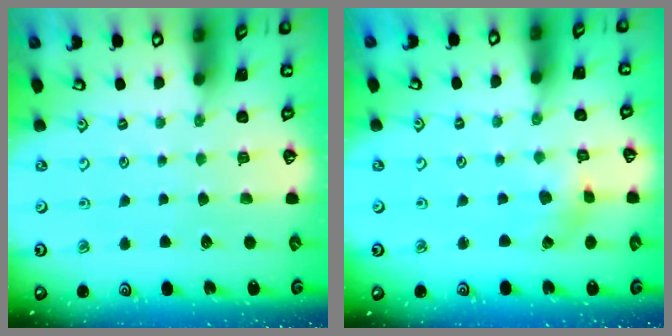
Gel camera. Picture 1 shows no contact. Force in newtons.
{"total": 1.4, "press": 1.4, "slide": 0.2}